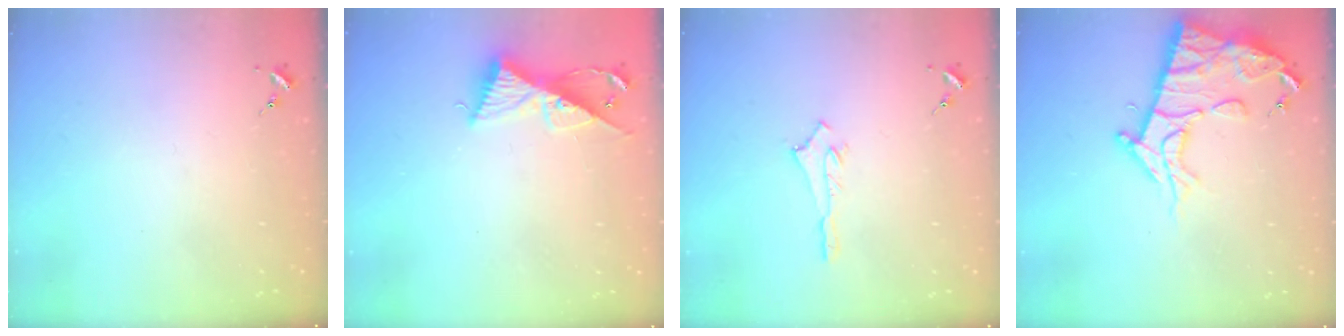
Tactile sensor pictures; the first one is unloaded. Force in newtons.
{"total": 9.8, "press": 9.8, "slide": 0.6}
{"total": 3.0, "press": 3.0, "slide": 0.2}
{"total": 14.8, "press": 14.7, "slide": 1.4}